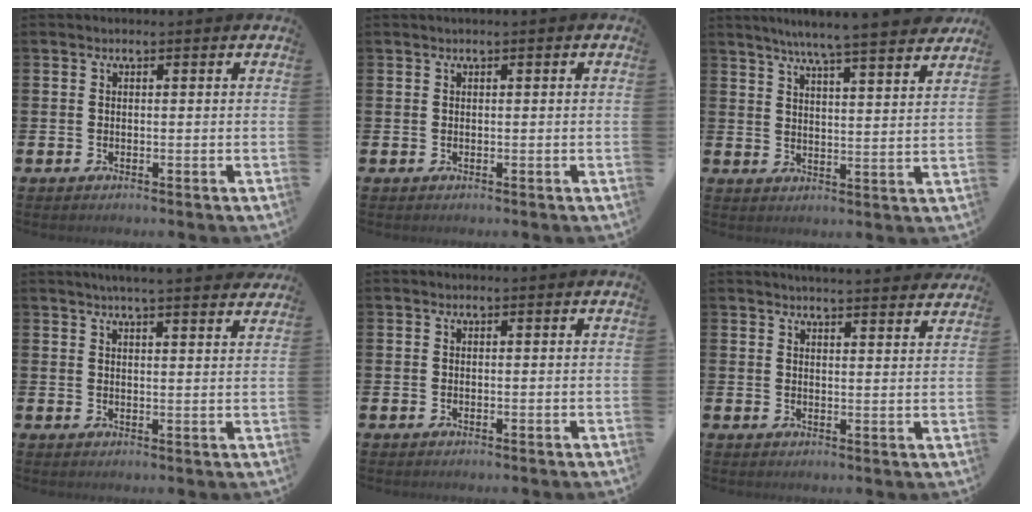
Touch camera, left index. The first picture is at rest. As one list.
[{"total": 0.0}, {"total": 6.8, "force": [6.4, -0.6, 2.2], "torque": [-0.048, -0.044, 0.108]}, {"total": 4.2, "force": [4.1, -0.4, 1.0], "torque": [-0.017, -0.021, 0.071]}, {"total": 0.0}, {"total": 3.8, "force": [3.8, -0.4, 0.1], "torque": [0.003, -0.026, 0.066]}]